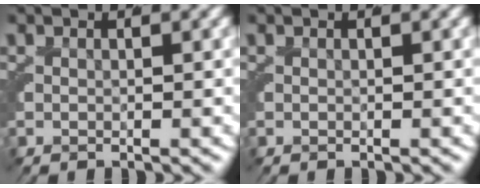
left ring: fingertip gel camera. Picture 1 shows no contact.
{"total": 0.0}